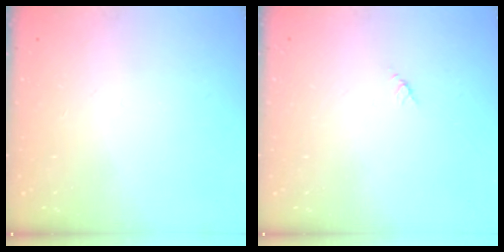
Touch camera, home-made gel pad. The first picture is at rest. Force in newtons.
{"total": 2.9, "press": 2.9, "slide": 0.3}